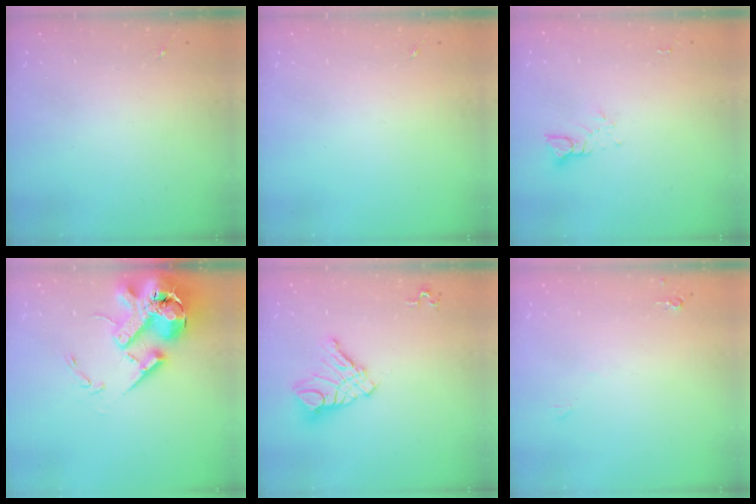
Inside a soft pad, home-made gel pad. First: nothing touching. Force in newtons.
{"total": 0.0}
{"total": 3.8, "press": 3.8, "slide": 0.2}
{"total": 20.8, "press": 20.5, "slide": 3.5}
{"total": 12.8, "press": 12.7, "slide": 1.4}
{"total": 4.1, "press": 4.0, "slide": 0.7}